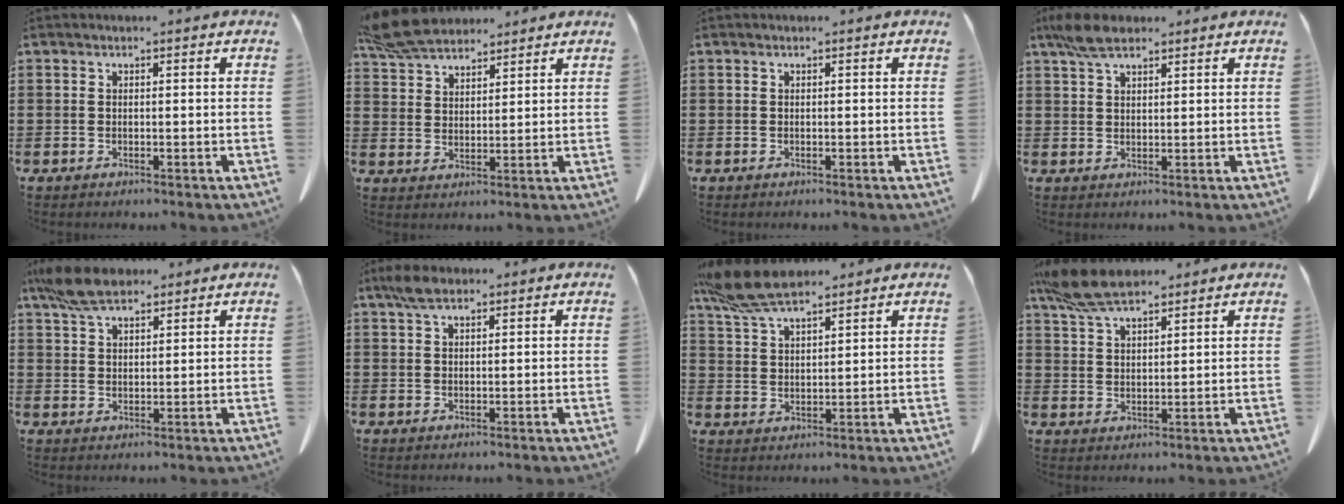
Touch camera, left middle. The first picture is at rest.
{"total": 8.1, "force": [7.1, 2.4, 3.1], "torque": [-0.086, -0.010, 0.136]}
{"total": 0.0}
{"total": 5.0, "force": [3.5, 1.8, 3.1], "torque": [-0.070, 0.003, 0.066]}
{"total": 7.1, "force": [5.4, 2.5, 3.9], "torque": [-0.091, -0.004, 0.103]}
{"total": 3.3, "force": [2.2, 1.3, 2.1], "torque": [-0.048, 0.004, 0.041]}
{"total": 8.7, "force": [7.3, 2.1, 4.2], "torque": [-0.105, -0.014, 0.139]}
{"total": 8.1, "force": [6.6, 2.3, 4.1], "torque": [-0.100, -0.011, 0.126]}